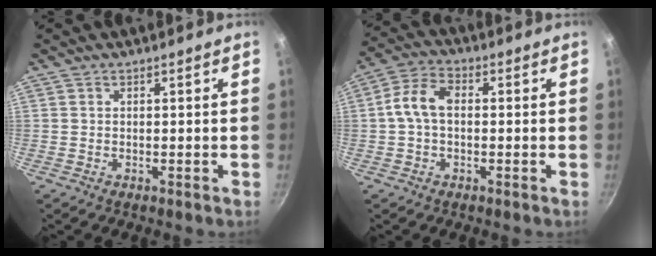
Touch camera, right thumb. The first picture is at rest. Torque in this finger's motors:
{"motor_torque": [0.04, 0.06, 0.13, -0.13, 0.13]}